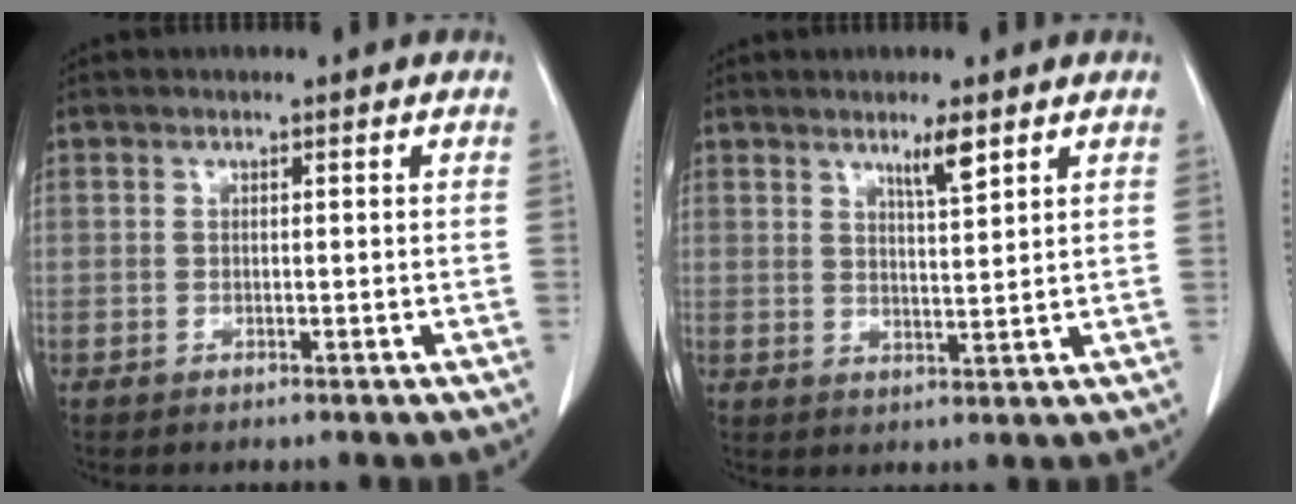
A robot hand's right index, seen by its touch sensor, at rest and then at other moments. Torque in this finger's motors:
{"motor_torque": [0.08, 0.10, 0.06, 0.02]}